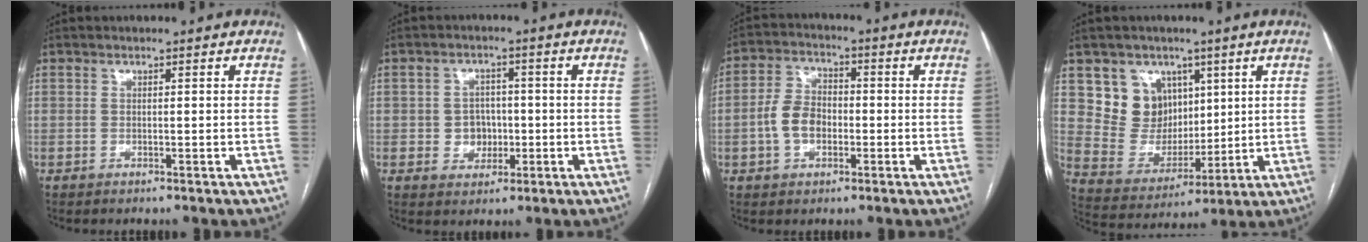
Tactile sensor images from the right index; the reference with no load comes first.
{"total": 4.7, "force": [-0.6, 4.2, 2.1], "torque": [-0.029, 0.012, -0.003]}
{"total": 7.0, "force": [-1.5, 4.7, 5.0], "torque": [-0.112, 0.018, -0.029]}
{"total": 10.3, "force": [4.9, 8.4, 3.4], "torque": [-0.077, 0.022, 0.109]}